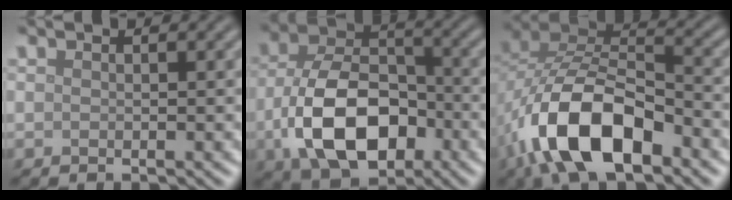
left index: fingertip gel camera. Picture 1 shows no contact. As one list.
[{"total": 10.8, "force": [-3.3, 6.6, 7.8], "torque": [-0.154, -0.006, -0.062]}, {"total": 11.5, "force": [-5.4, 6.0, 8.3], "torque": [-0.164, 0.002, -0.102]}]